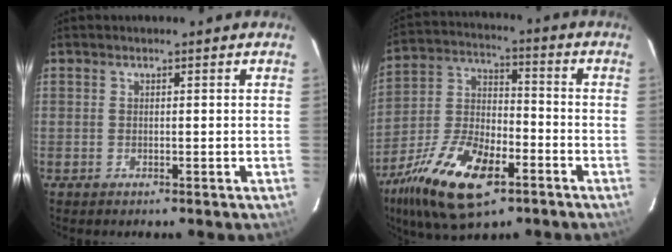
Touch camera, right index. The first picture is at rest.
{"total": 19.6, "force": [-10.9, 8.5, 13.9], "torque": [-0.291, -0.027, -0.198]}